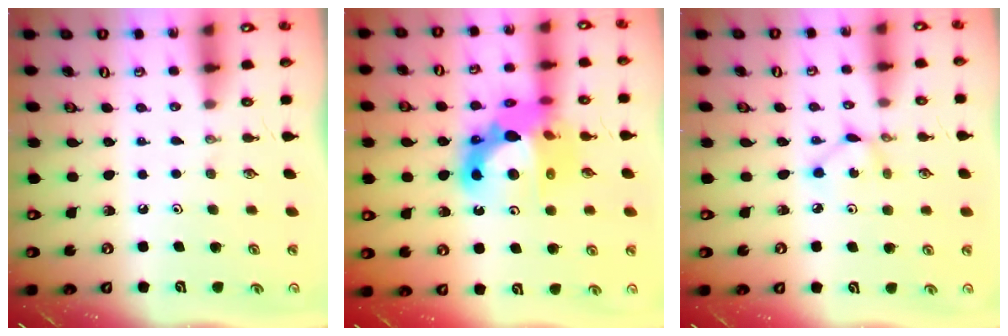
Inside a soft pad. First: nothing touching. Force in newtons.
{"total": 17.5, "press": 17.5, "slide": 1.4}
{"total": 2.4, "press": 2.4, "slide": 0.1}